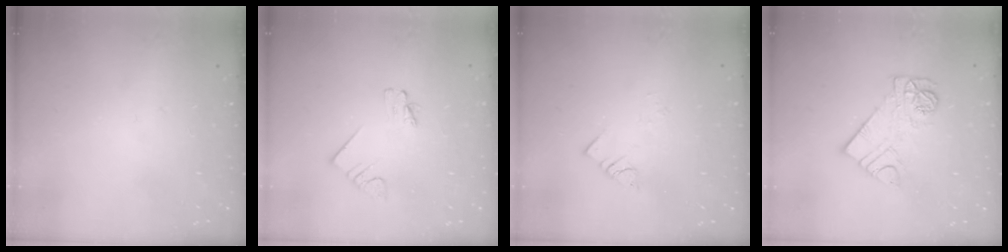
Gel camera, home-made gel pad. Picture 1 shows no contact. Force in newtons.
{"total": 1.9, "press": 1.9, "slide": 0.1}
{"total": 2.8, "press": 2.8, "slide": 0.3}
{"total": 10.7, "press": 10.7, "slide": 0.6}